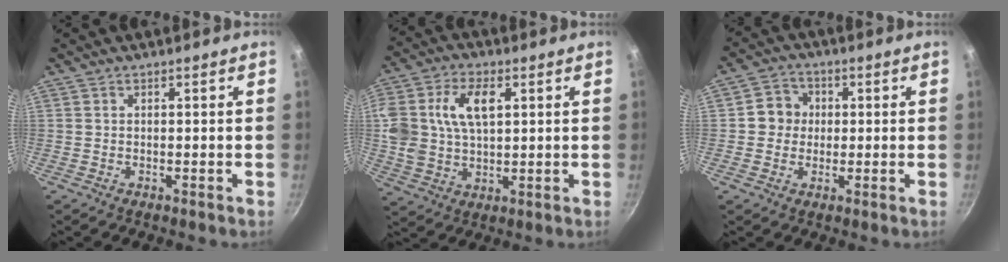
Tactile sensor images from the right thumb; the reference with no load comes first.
{"total": 13.1, "force": [3.1, 7.9, 10.0], "torque": [-0.194, 0.007, 0.063]}
{"total": 6.0, "force": [0.2, 5.5, 2.2], "torque": [-0.009, 0.011, -0.004]}